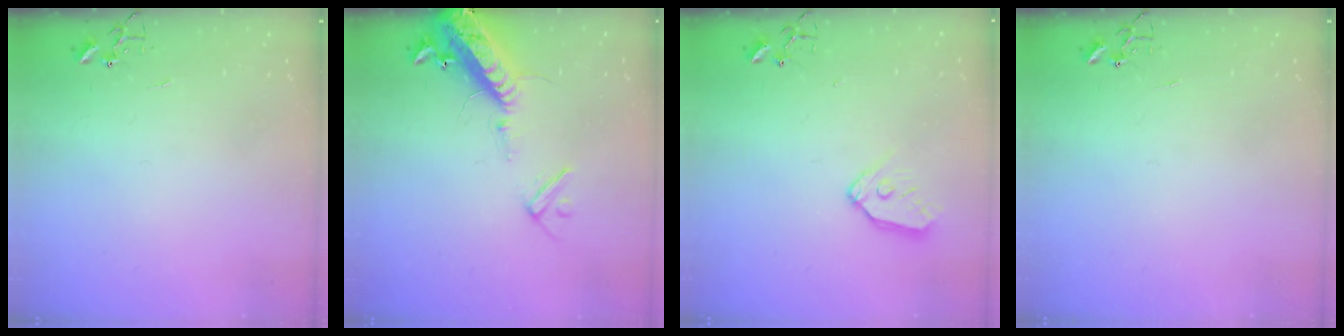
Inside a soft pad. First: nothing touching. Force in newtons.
{"total": 16.4, "press": 16.1, "slide": 3.1}
{"total": 9.0, "press": 8.9, "slide": 0.9}
{"total": 0.0}